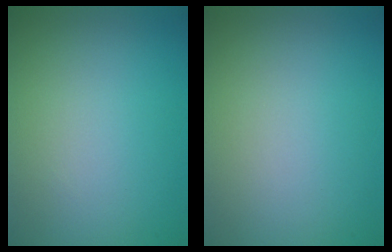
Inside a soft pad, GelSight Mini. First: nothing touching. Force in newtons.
{"total": 0.0}